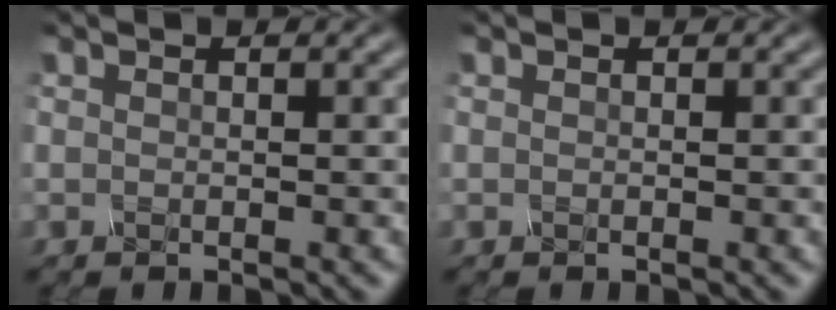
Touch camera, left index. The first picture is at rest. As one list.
[{"total": 0.0}]